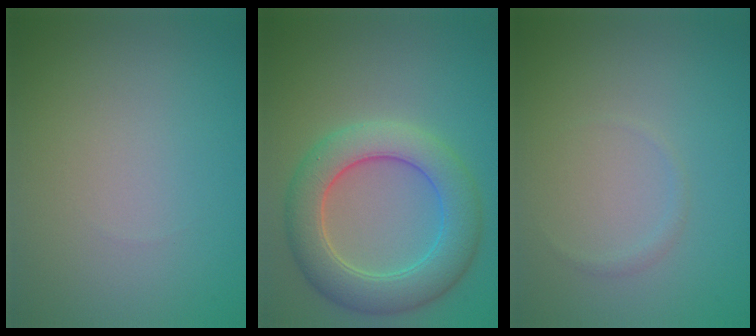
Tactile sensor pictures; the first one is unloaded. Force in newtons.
{"total": 6.5, "press": 6.5, "slide": 0.2}
{"total": 0.6, "press": 0.6, "slide": 0.1}